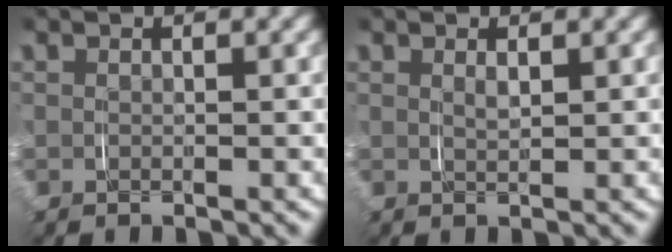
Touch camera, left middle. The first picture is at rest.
{"total": 1.0, "force": [0.6, 0.1, 0.7], "torque": [-0.014, -0.004, 0.014]}